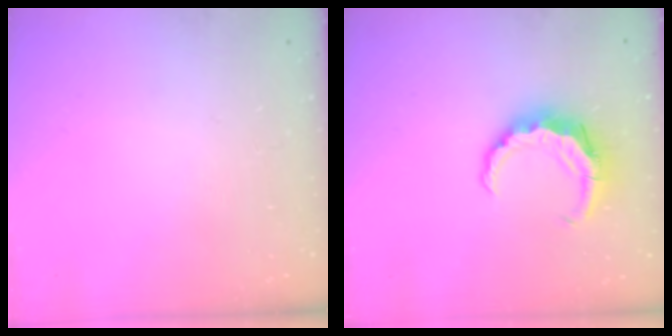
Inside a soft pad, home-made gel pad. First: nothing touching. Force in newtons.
{"total": 8.0, "press": 7.9, "slide": 1.0}